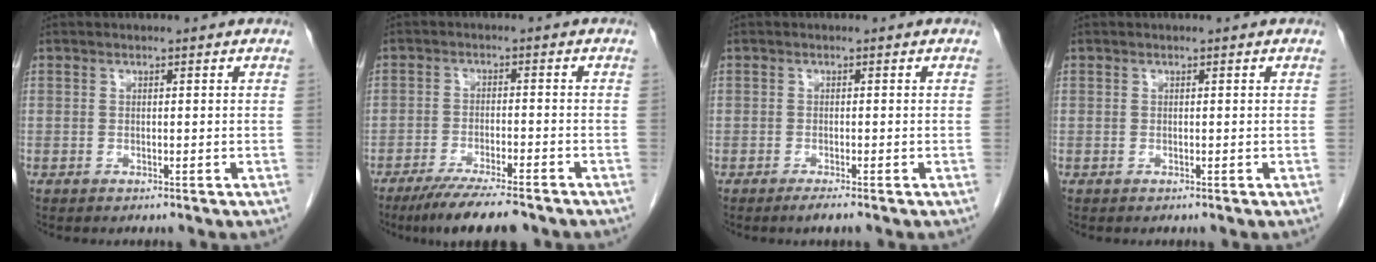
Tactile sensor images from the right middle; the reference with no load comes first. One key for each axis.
{"total": 8.9, "fx": -7.2, "fy": 1.1, "fz": 5.3, "tx": -0.083, "ty": -0.020, "tz": -0.112}
{"total": 1.3, "fx": -0.9, "fy": -0.2, "fz": 0.8, "tx": -0.019, "ty": -0.004, "tz": -0.018}
{"total": 0.0}